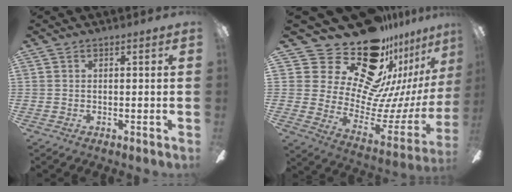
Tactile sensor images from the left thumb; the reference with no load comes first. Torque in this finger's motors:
{"motor_torque": [1.73, 1.30, -0.17, -0.15, -0.03]}